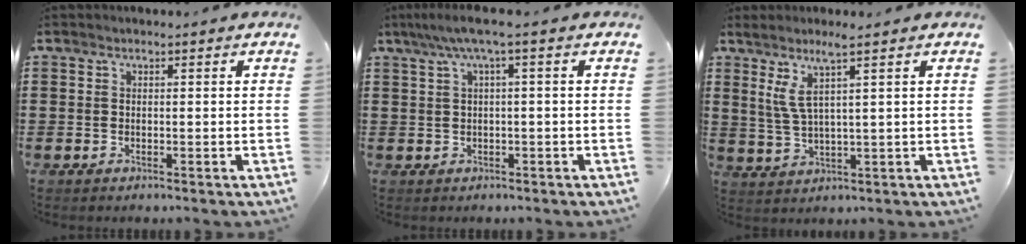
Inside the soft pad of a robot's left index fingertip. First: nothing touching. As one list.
[{"total": 3.4, "force": [0.4, 0.1, 3.4], "torque": [-0.065, 0.002, 0.003]}, {"total": 5.0, "force": [2.4, -0.3, 4.3], "torque": [-0.108, -0.010, 0.035]}]